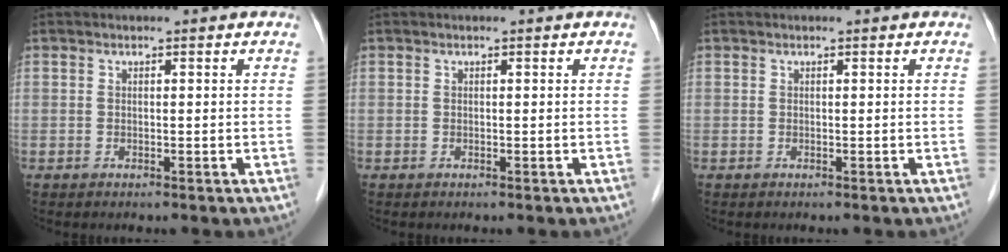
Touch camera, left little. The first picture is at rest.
{"total": 0.0}
{"total": 0.0}